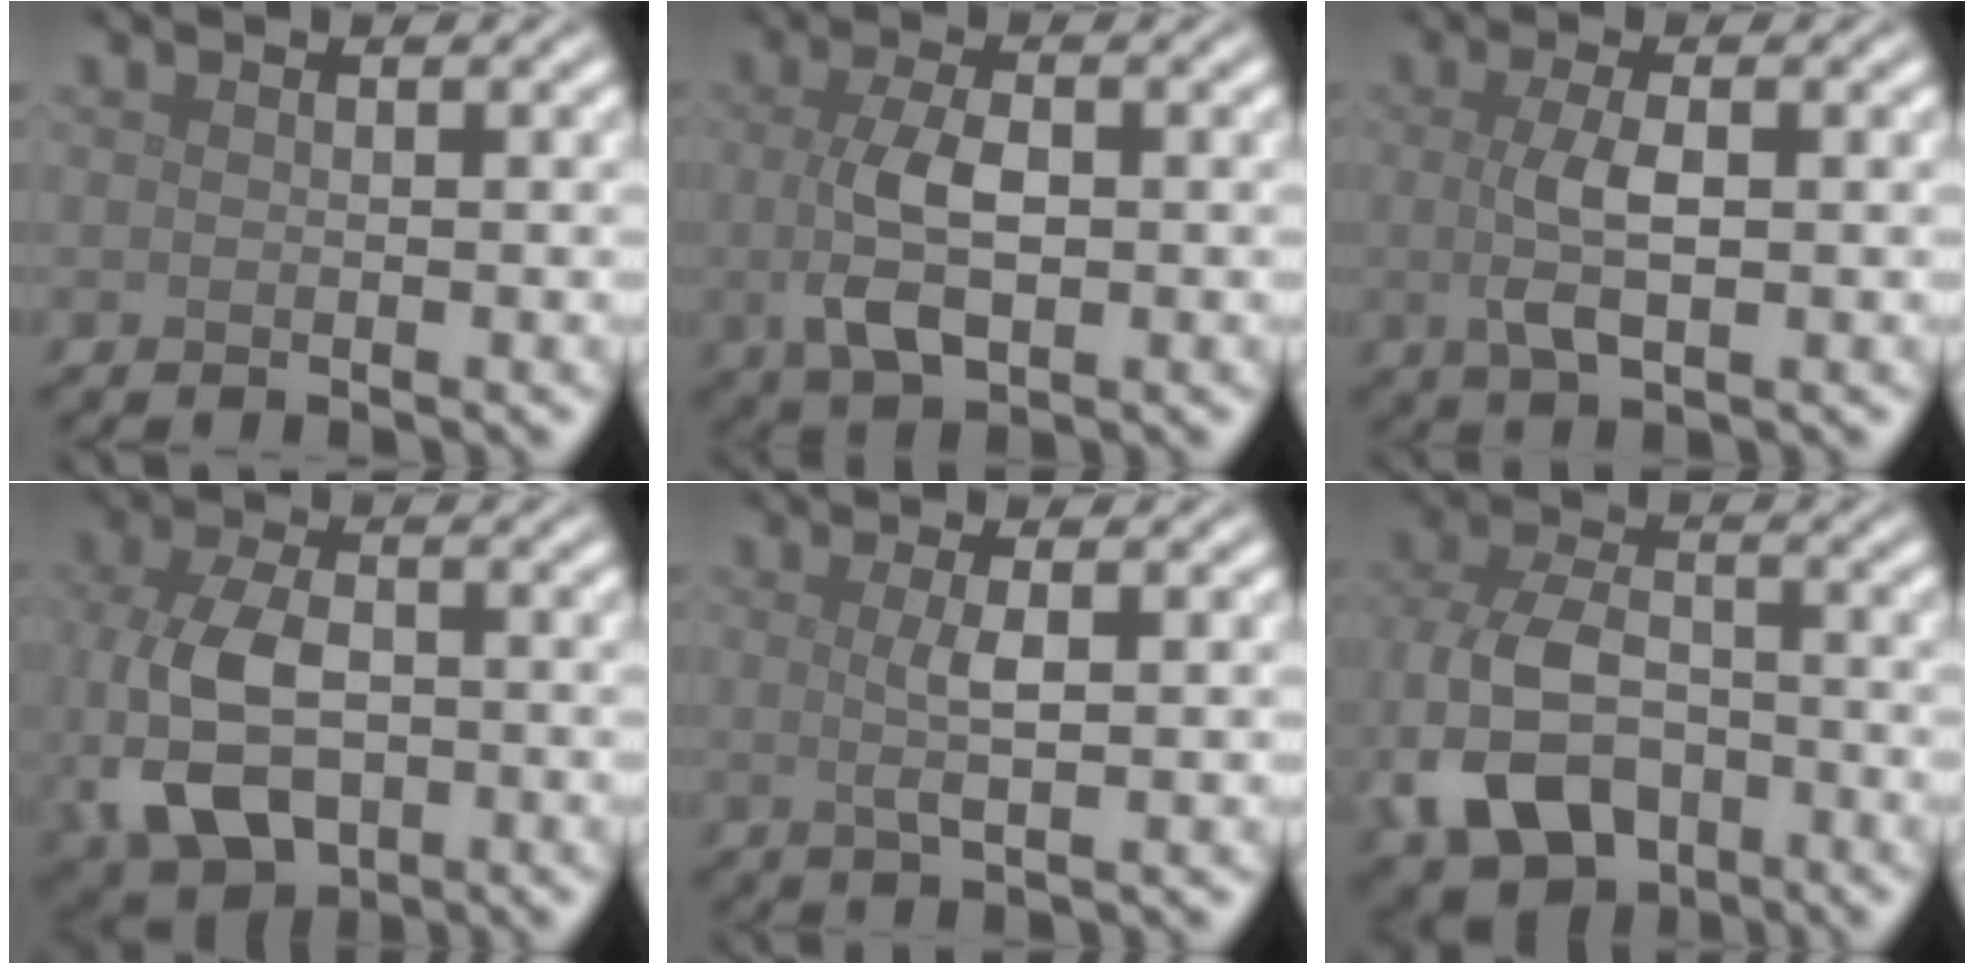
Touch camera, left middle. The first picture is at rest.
{"total": 4.6, "force": [-0.3, 2.3, 4.0], "torque": [-0.091, -0.005, -0.004]}
{"total": 3.5, "force": [0.0, 1.2, 3.3], "torque": [-0.071, -0.001, 0.001]}
{"total": 8.5, "force": [-1.9, 5.5, 6.2], "torque": [-0.147, -0.023, -0.030]}
{"total": 2.3, "force": [0.3, 0.5, 2.2], "torque": [-0.043, 0.000, 0.003]}
{"total": 8.7, "force": [-3.6, 5.8, 5.4], "torque": [-0.125, -0.008, -0.074]}